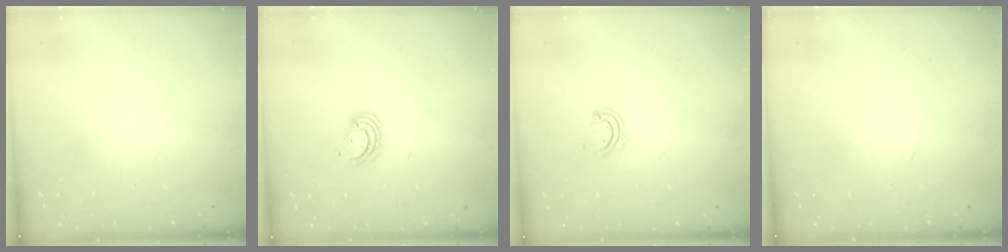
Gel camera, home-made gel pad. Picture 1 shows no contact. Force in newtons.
{"total": 3.7, "press": 3.7, "slide": 0.3}
{"total": 2.7, "press": 2.7, "slide": 0.2}
{"total": 0.0}